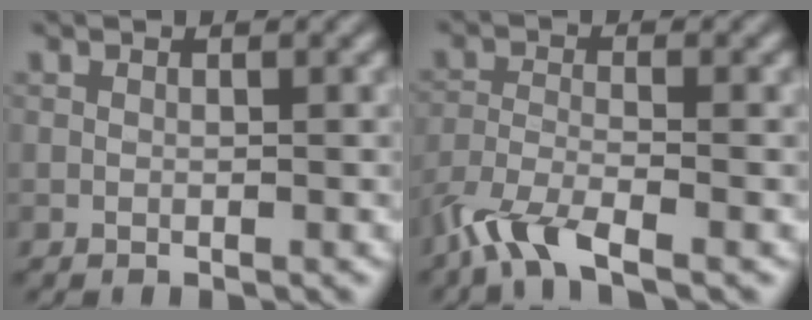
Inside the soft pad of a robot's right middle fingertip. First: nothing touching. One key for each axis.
{"total": 4.9, "fx": -3.8, "fy": 1.0, "fz": 3.0, "tx": -0.064, "ty": -0.010, "tz": -0.085}